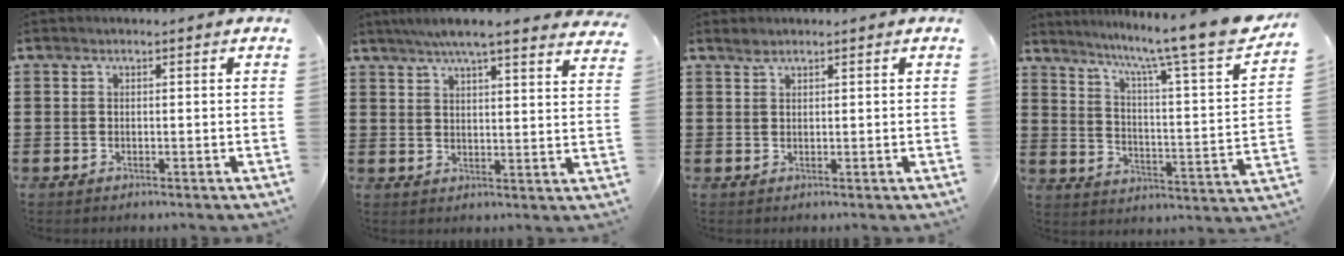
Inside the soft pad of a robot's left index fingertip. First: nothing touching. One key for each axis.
{"total": 6.3, "fx": 5.5, "fy": -0.1, "fz": 3.0, "tx": -0.074, "ty": -0.015, "tz": 0.098}
{"total": 1.1, "fx": 1.0, "fy": 0.3, "fz": 0.3, "tx": -0.009, "ty": 0.001, "tz": 0.019}
{"total": 10.2, "fx": 8.4, "fy": -0.7, "fz": 5.7, "tx": -0.115, "ty": -0.076, "tz": 0.126}